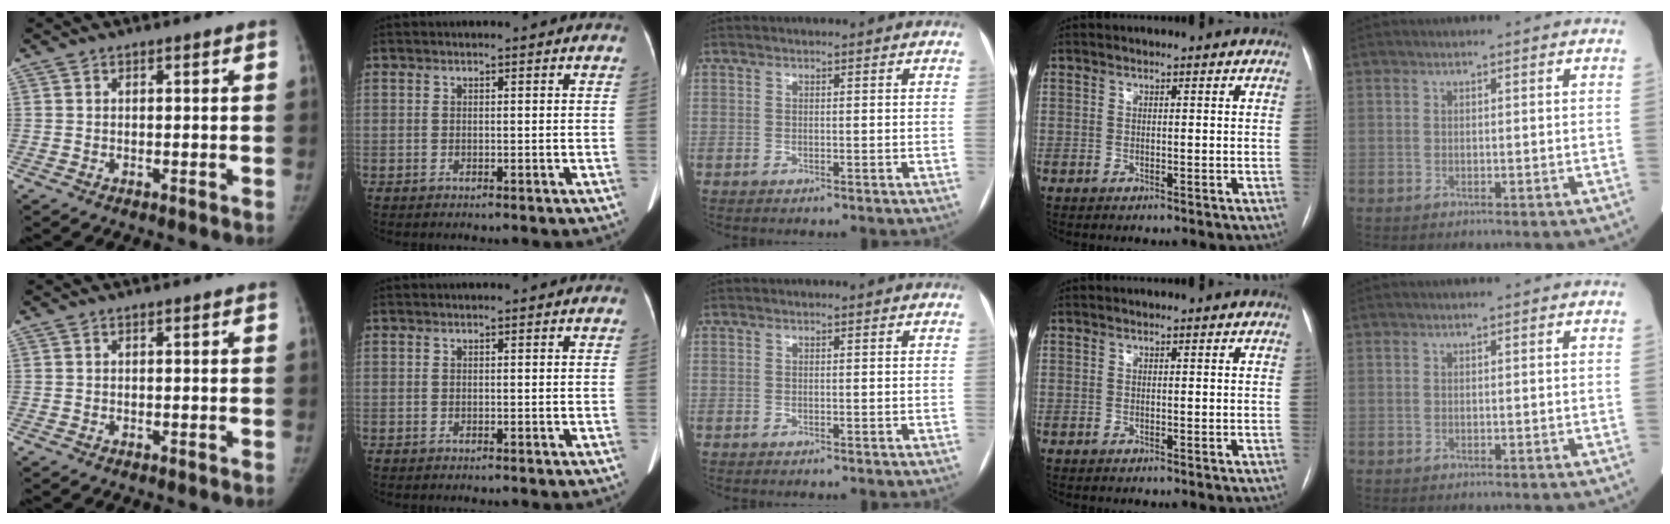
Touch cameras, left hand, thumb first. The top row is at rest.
{}